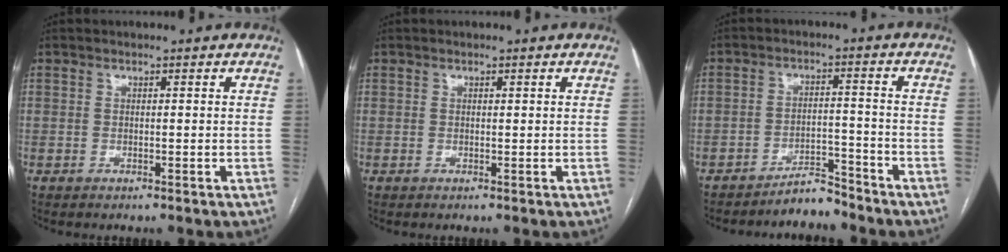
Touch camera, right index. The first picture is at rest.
{"total": 0.0}
{"total": 5.0, "force": [-4.8, 1.0, 1.1], "torque": [-0.012, -0.001, -0.082]}